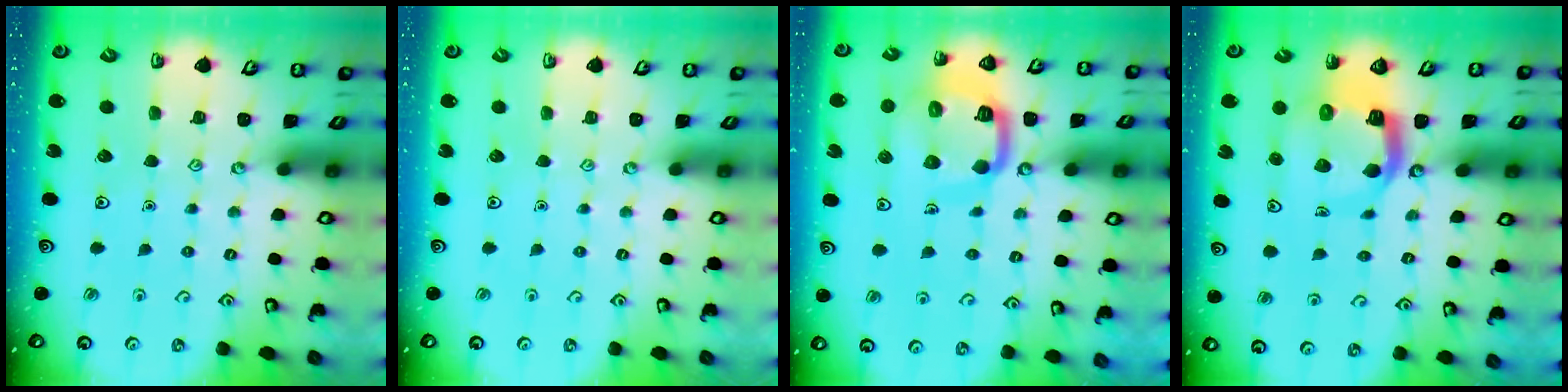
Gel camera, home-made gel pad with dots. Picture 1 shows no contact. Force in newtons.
{"total": 0.0}
{"total": 13.5, "press": 13.4, "slide": 1.5}
{"total": 9.5, "press": 9.4, "slide": 1.2}